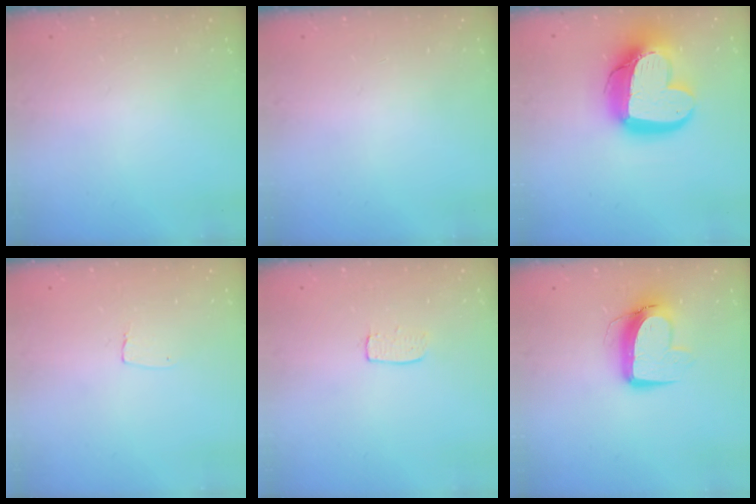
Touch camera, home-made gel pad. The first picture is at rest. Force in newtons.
{"total": 0.0}
{"total": 21.9, "press": 21.8, "slide": 2.2}
{"total": 3.5, "press": 3.5, "slide": 0.3}
{"total": 5.1, "press": 5.1, "slide": 0.4}
{"total": 10.9, "press": 10.9, "slide": 1.2}